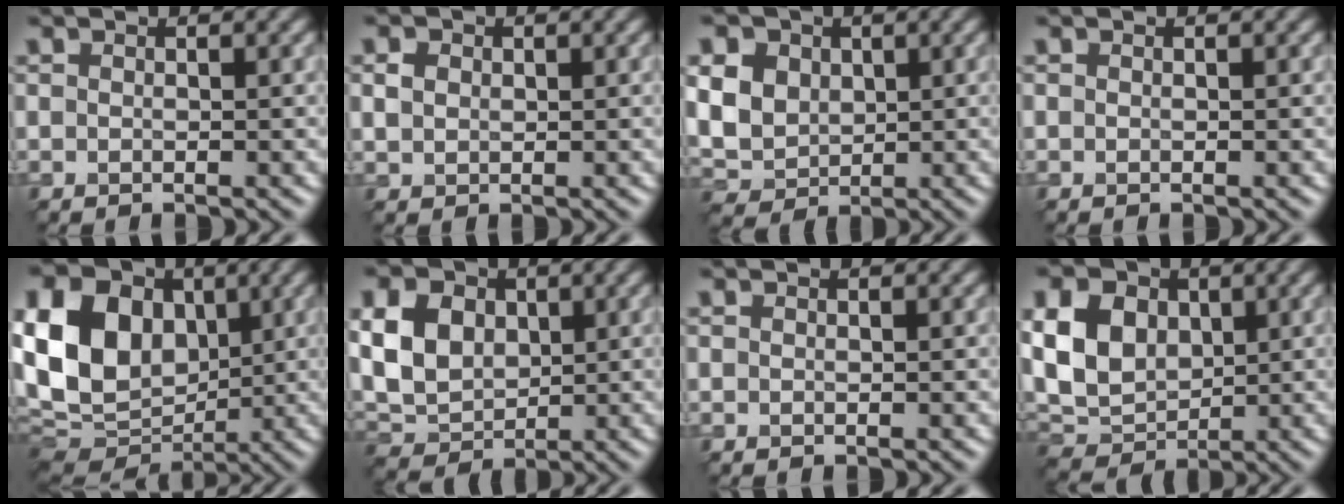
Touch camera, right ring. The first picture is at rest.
{"total": 1.5, "force": [0.3, 1.2, 0.7], "torque": [-0.015, -0.001, 0.004]}
{"total": 8.1, "force": [1.9, 6.4, 4.5], "torque": [-0.112, 0.021, 0.020]}
{"total": 0.0}
{"total": 15.7, "force": [1.7, 11.7, 10.4], "torque": [-0.219, 0.024, 0.029]}
{"total": 7.2, "force": [1.1, 5.5, 4.6], "torque": [-0.113, 0.004, 0.007]}
{"total": 0.0}
{"total": 8.2, "force": [1.2, 6.1, 5.3], "torque": [-0.128, 0.007, 0.010]}